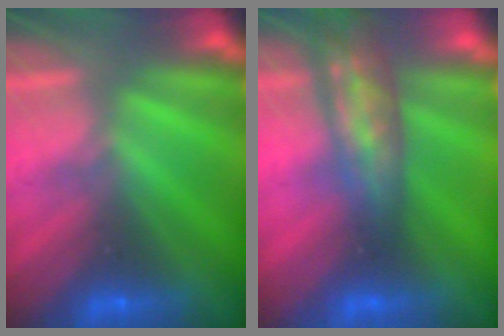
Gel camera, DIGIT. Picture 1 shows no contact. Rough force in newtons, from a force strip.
{"total": 3.0}